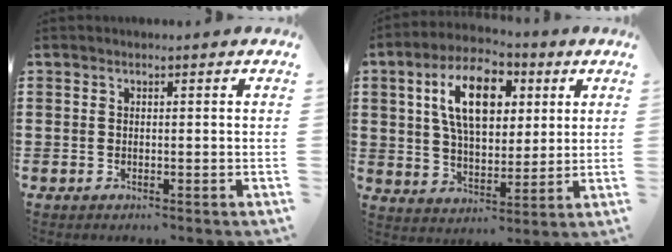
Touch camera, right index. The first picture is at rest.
{"total": 11.8, "force": [4.0, 6.4, 9.1], "torque": [-0.182, 0.013, 0.068]}